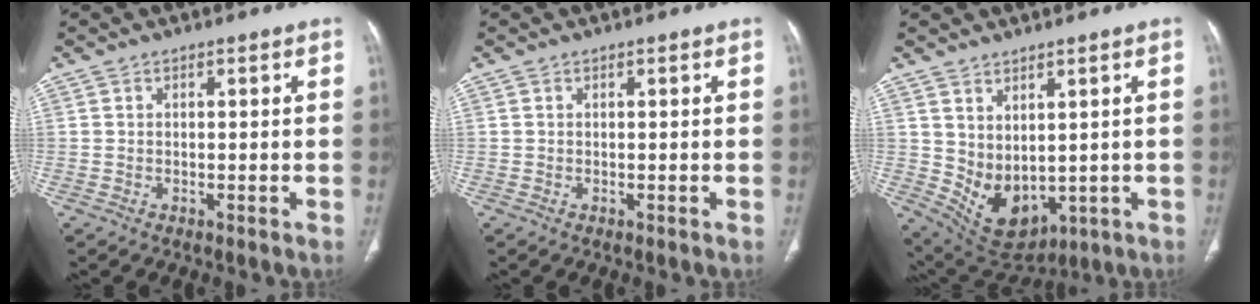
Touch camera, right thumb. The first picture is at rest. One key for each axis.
{"total": 0.0}
{"total": 9.1, "fx": 1.4, "fy": 5.9, "fz": 6.7, "tx": -0.096, "ty": -0.020, "tz": 0.063}